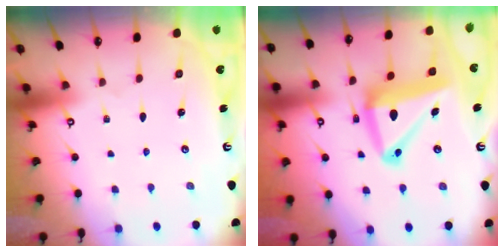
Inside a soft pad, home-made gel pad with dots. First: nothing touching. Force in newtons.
{"total": 15.2, "press": 15.0, "slide": 2.0}